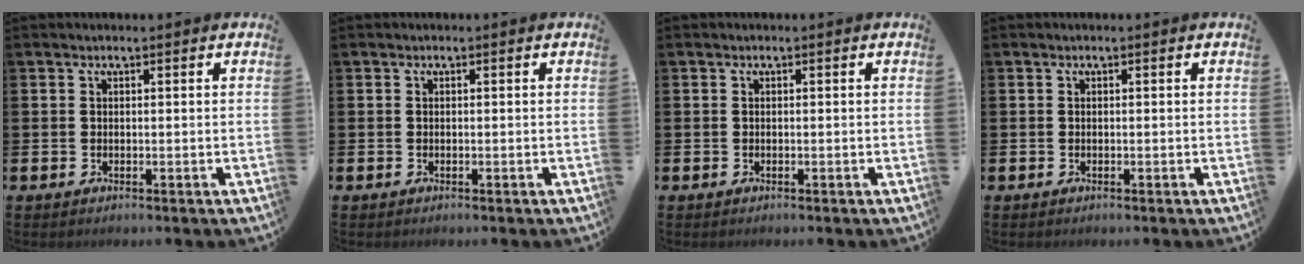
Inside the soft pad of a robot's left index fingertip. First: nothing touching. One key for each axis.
{"total": 0.0}
{"total": 0.0}
{"total": 0.0}